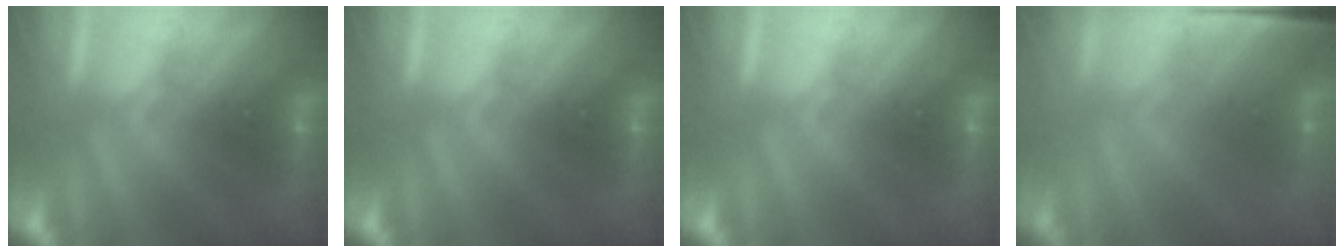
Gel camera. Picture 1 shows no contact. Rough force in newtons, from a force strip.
{"total": 0.0}
{"total": 0.0}
{"total": 1.1}